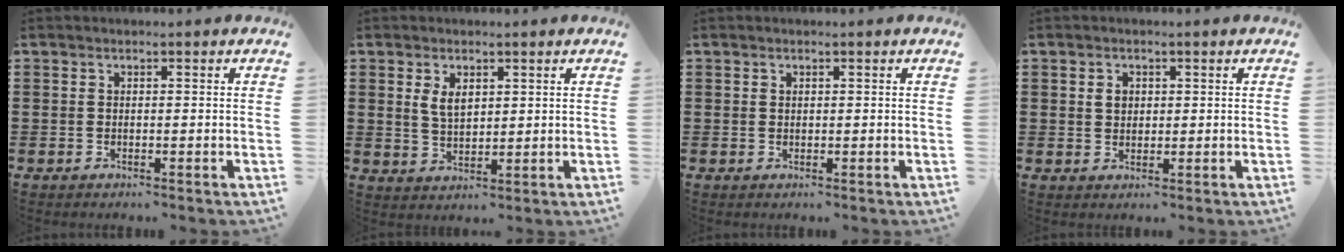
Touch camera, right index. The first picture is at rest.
{"total": 3.3, "force": [1.5, 1.9, 2.3], "torque": [-0.042, 0.003, 0.026]}
{"total": 0.5, "force": [0.3, 0.4, 0.1], "torque": [-0.003, 0.002, 0.007]}
{"total": 1.9, "force": [0.5, 1.5, 1.0], "torque": [-0.024, 0.008, 0.010]}